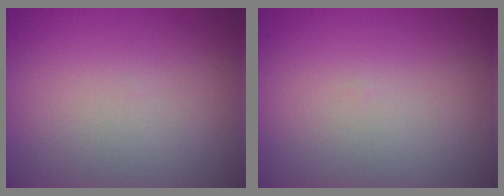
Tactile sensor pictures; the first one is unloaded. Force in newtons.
{"total": 0.0}